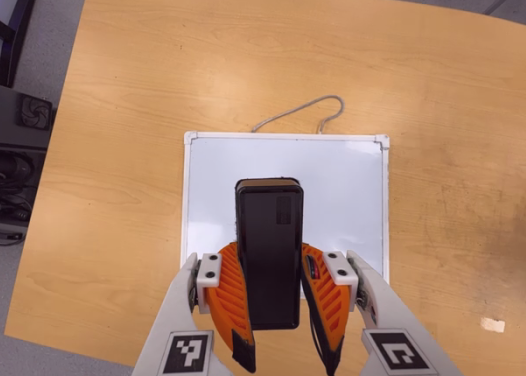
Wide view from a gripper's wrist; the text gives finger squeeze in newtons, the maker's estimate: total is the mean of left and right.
{"total": 9.3, "left": 8.1, "right": 10.6}